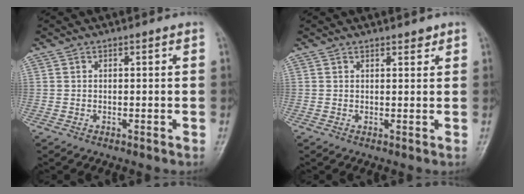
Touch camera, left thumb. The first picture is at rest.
{"total": 1.4, "force": [1.1, 0.7, 0.6], "torque": [0.001, -0.007, 0.013]}